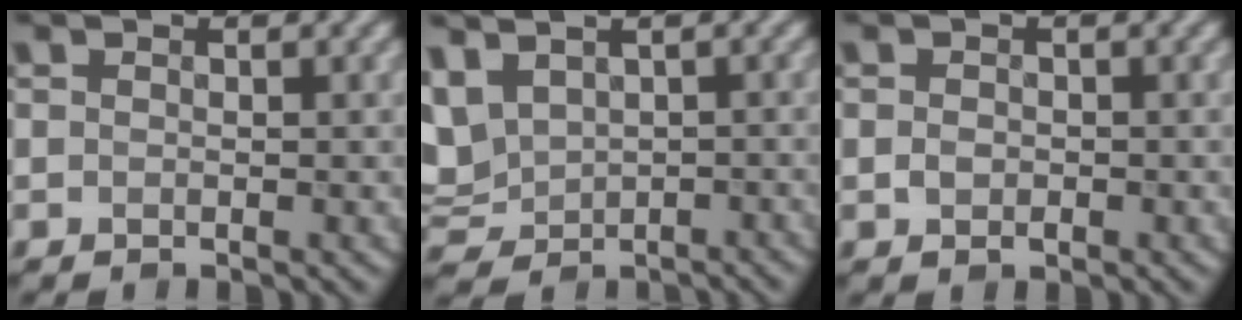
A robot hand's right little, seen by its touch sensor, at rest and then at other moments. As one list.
[{"total": 5.0, "force": [1.3, 4.0, 2.7], "torque": [-0.064, 0.003, 0.046]}, {"total": 0.8, "force": [-0.3, 0.6, 0.4], "torque": [-0.011, -0.001, 0.000]}]